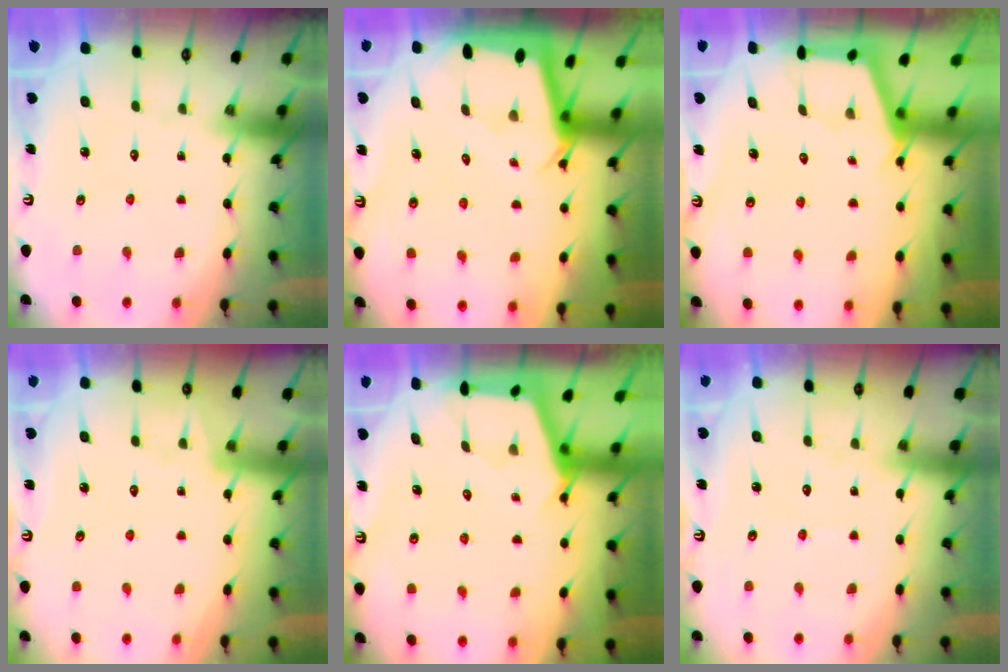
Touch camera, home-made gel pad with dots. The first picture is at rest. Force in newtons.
{"total": 2.2, "press": 2.2, "slide": 0.1}
{"total": 2.9, "press": 2.9, "slide": 0.3}
{"total": 3.7, "press": 3.7, "slide": 0.5}
{"total": 2.5, "press": 2.5, "slide": 0.4}
{"total": 2.9, "press": 2.9, "slide": 0.4}